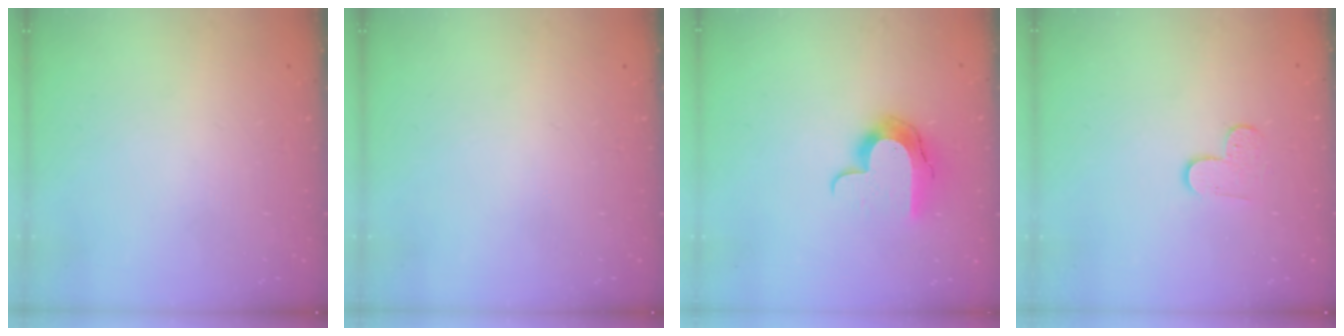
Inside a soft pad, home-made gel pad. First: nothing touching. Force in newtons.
{"total": 0.0}
{"total": 10.5, "press": 10.5, "slide": 0.8}
{"total": 3.7, "press": 3.7, "slide": 0.4}